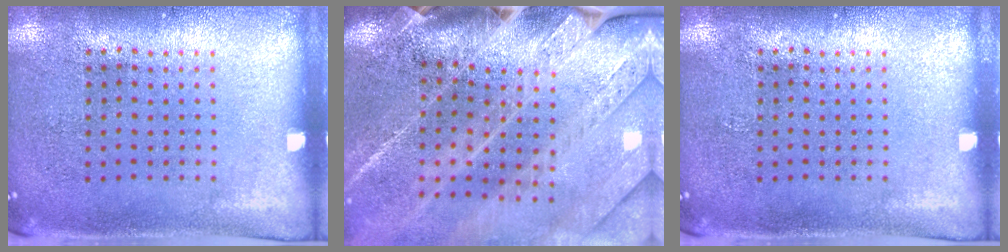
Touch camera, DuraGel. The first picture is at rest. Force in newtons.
{"total": 3.9, "press": 3.2, "slide": 2.2}
{"total": 0.0}